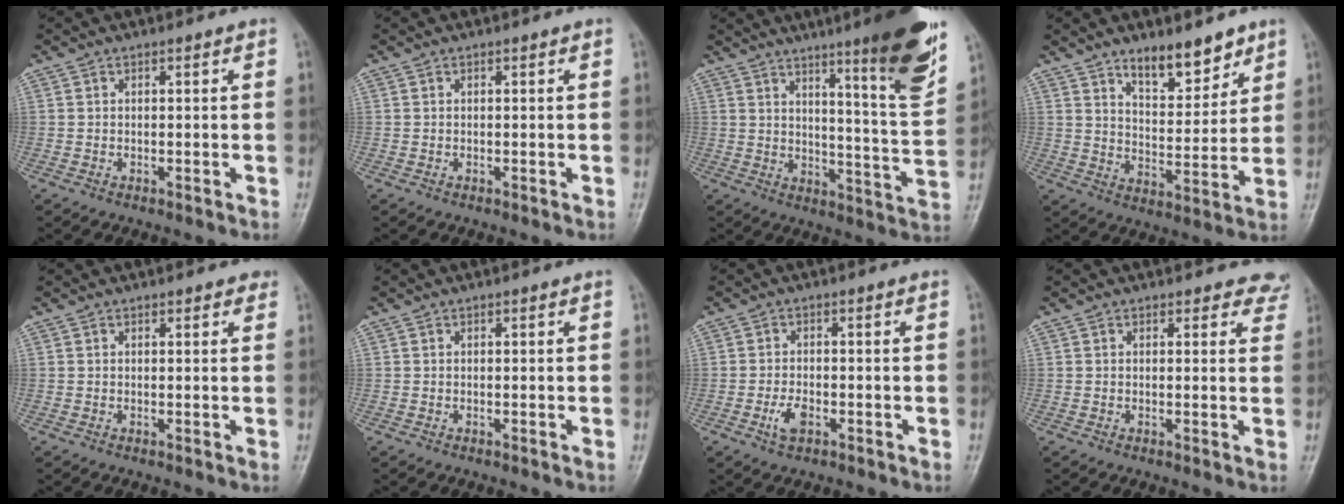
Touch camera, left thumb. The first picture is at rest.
{"total": 0.0}
{"total": 17.9, "force": [10.7, 1.7, 14.2], "torque": [-0.172, -0.062, 0.151]}
{"total": 10.5, "force": [7.4, 4.4, 5.9], "torque": [-0.060, -0.055, 0.124]}
{"total": 1.4, "force": [1.0, 0.7, 0.6], "torque": [0.005, -0.002, 0.007]}
{"total": 0.0}
{"total": 3.3, "force": [-1.4, 1.8, 2.4], "torque": [-0.048, 0.006, -0.026]}
{"total": 4.5, "force": [3.9, 2.1, 0.1], "torque": [0.041, -0.019, 0.018]}